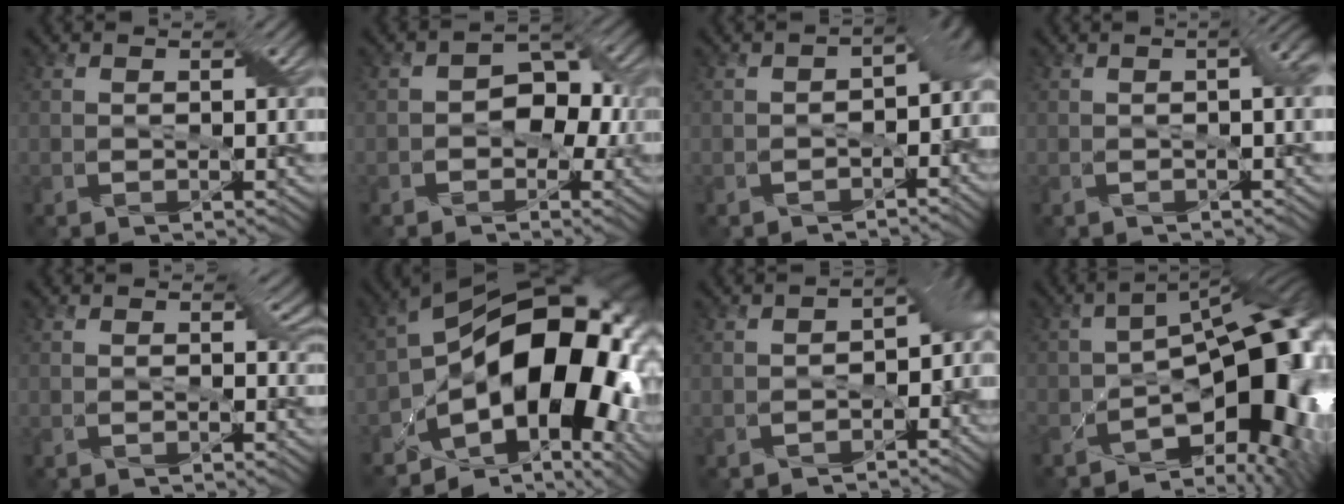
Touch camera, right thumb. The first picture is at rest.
{"total": 4.8, "force": [-0.9, 3.5, 3.3], "torque": [-0.018, 0.013, -0.025]}
{"total": 7.1, "force": [-2.9, 4.5, 4.7], "torque": [-0.037, -0.027, -0.044]}
{"total": 2.8, "force": [-0.6, 1.0, 2.6], "torque": [-0.034, 0.005, -0.015]}
{"total": 1.8, "force": [0.2, 1.3, 1.3], "torque": [-0.011, -0.001, -0.001]}
{"total": 17.7, "force": [-3.1, 10.7, 13.7], "torque": [-0.210, -0.025, -0.039]}
{"total": 7.8, "force": [-3.7, 4.9, 4.8], "torque": [-0.038, -0.020, -0.050]}
{"total": 15.6, "force": [-6.2, 7.8, 12.0], "torque": [-0.151, -0.023, -0.095]}